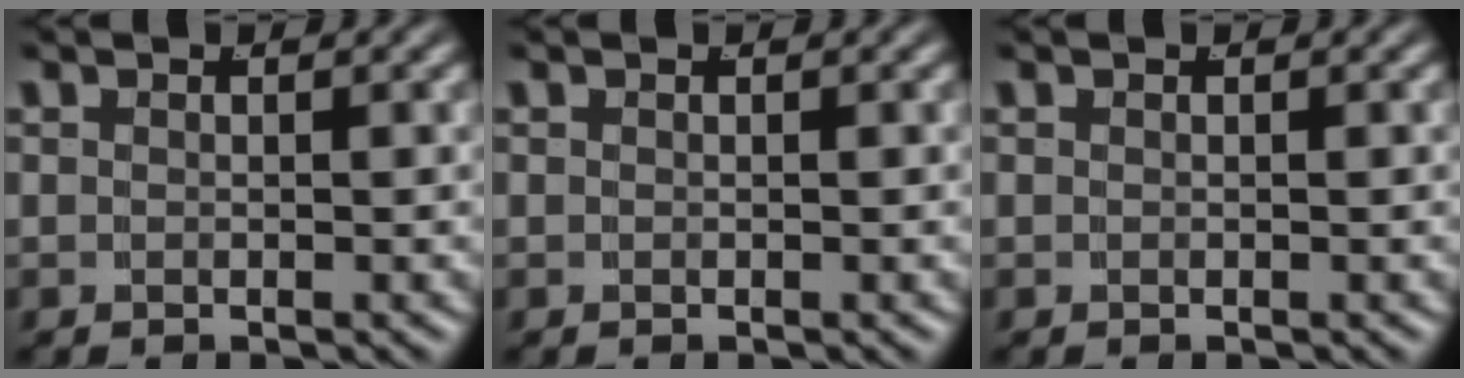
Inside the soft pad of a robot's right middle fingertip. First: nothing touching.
{"total": 0.0}
{"total": 0.0}